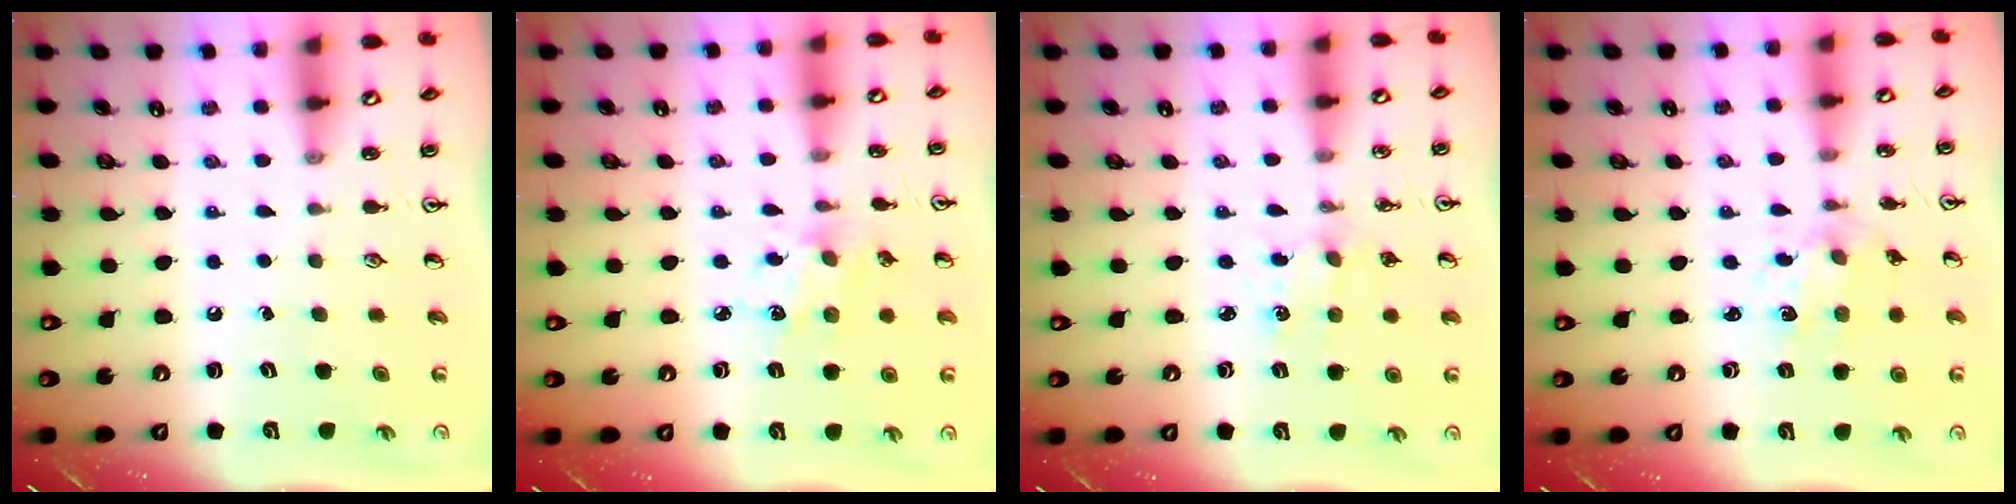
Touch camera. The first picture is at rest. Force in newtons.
{"total": 5.3, "press": 5.3, "slide": 0.3}
{"total": 2.8, "press": 2.8, "slide": 0.4}
{"total": 2.9, "press": 2.8, "slide": 0.9}